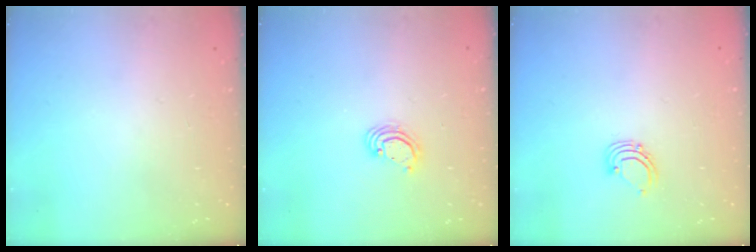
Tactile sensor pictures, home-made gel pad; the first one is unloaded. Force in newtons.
{"total": 3.8, "press": 3.8, "slide": 0.2}
{"total": 2.9, "press": 2.9, "slide": 0.2}